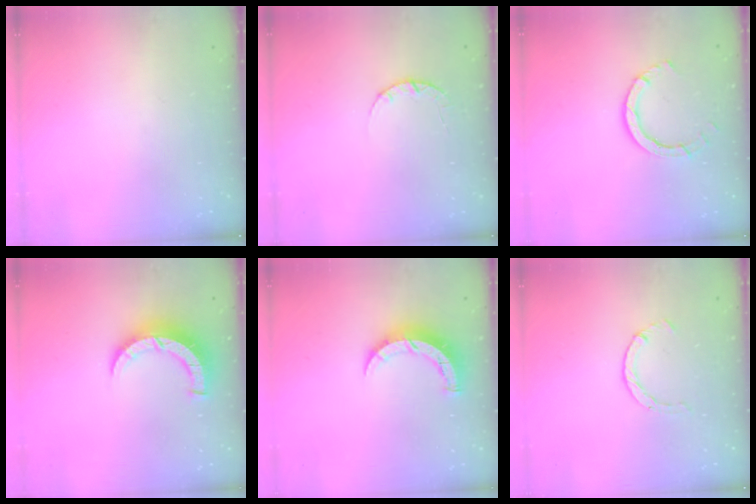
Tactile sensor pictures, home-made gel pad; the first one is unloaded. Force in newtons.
{"total": 3.4, "press": 3.4, "slide": 0.4}
{"total": 5.9, "press": 5.9, "slide": 0.5}
{"total": 8.4, "press": 8.4, "slide": 0.3}
{"total": 9.0, "press": 9.0, "slide": 0.7}
{"total": 2.1, "press": 2.1, "slide": 0.3}